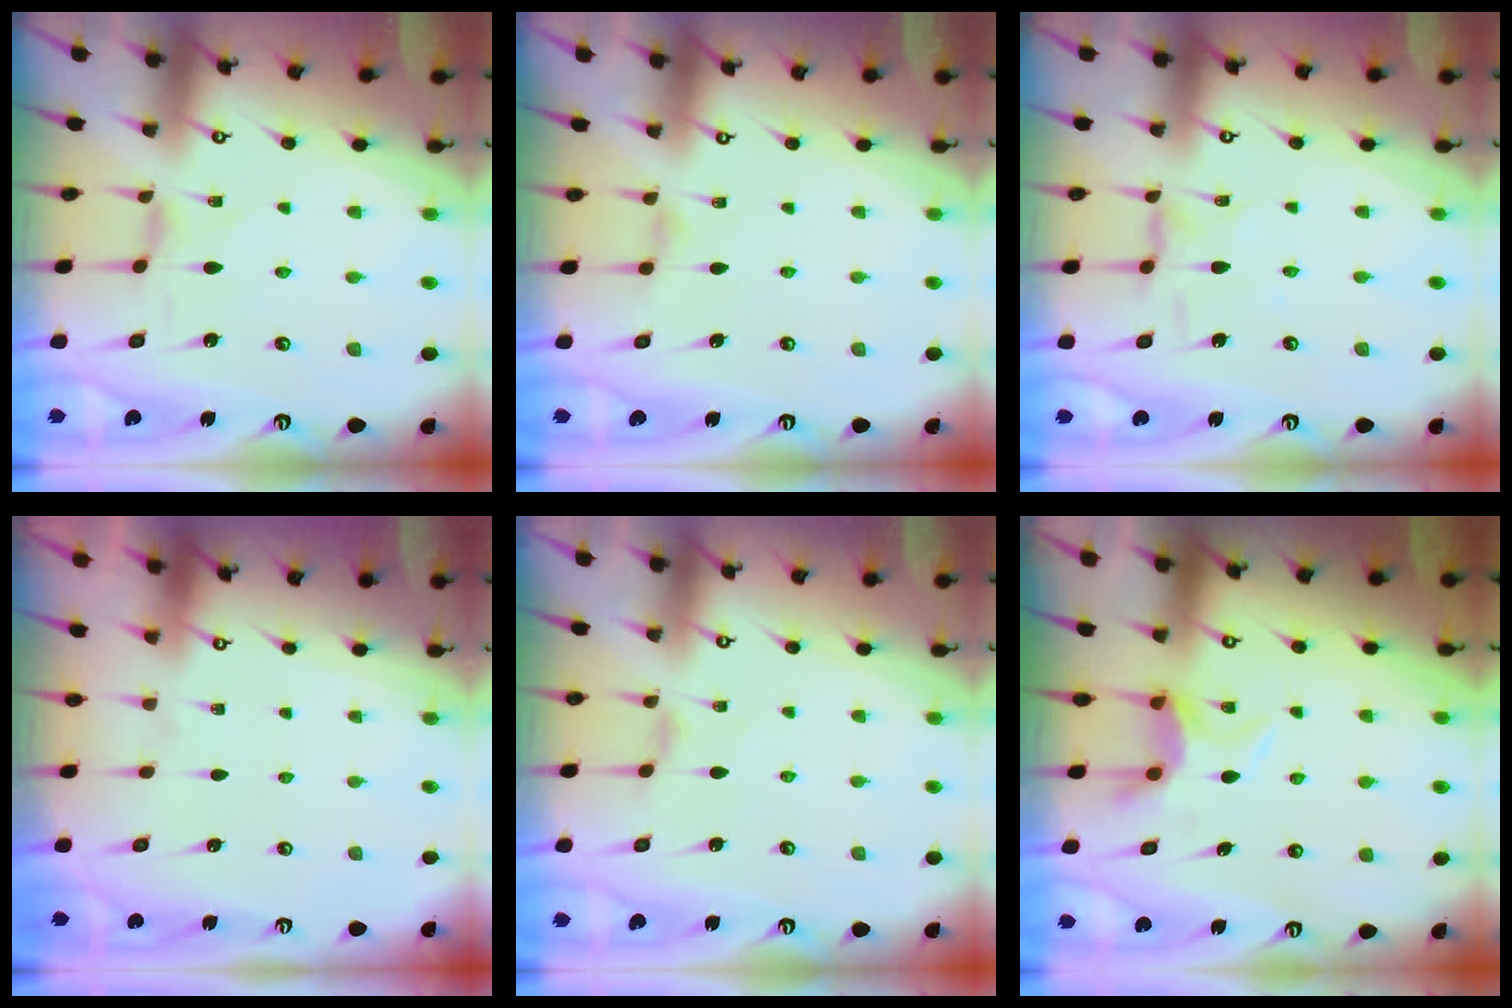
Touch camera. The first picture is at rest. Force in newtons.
{"total": 0.9, "press": 0.8, "slide": 0.4}
{"total": 2.5, "press": 2.5, "slide": 0.4}
{"total": 0.0}
{"total": 0.9, "press": 0.8, "slide": 0.4}
{"total": 5.5, "press": 5.5, "slide": 0.4}